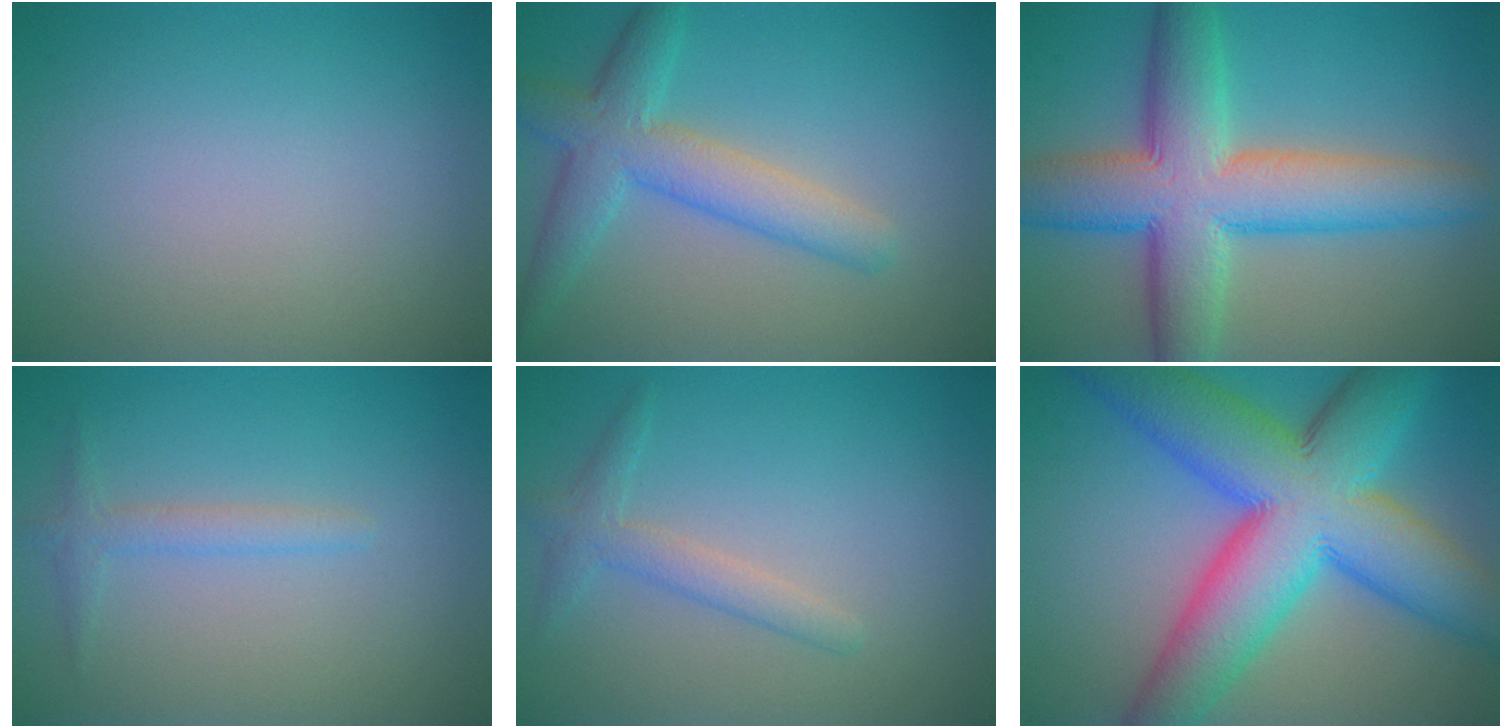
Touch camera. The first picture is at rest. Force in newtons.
{"total": 5.1, "press": 5.1, "slide": 0.1}
{"total": 10.1, "press": 10.1, "slide": 0.2}
{"total": 1.6, "press": 1.6, "slide": 0.1}
{"total": 2.1, "press": 2.1, "slide": 0.1}
{"total": 14.5, "press": 14.5, "slide": 0.3}